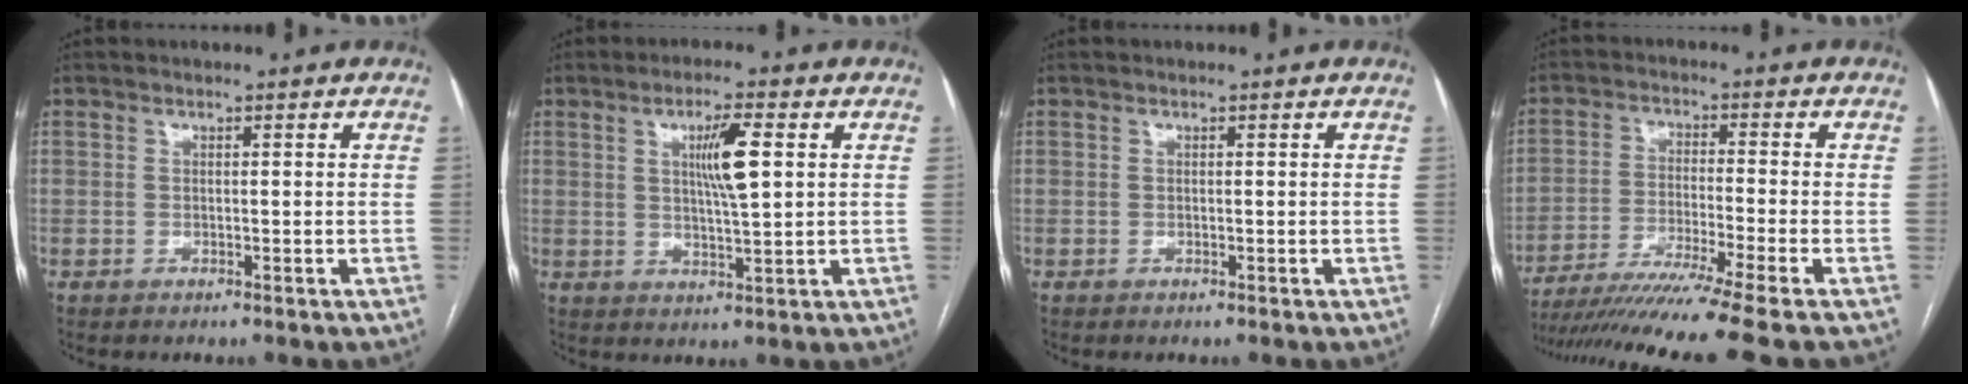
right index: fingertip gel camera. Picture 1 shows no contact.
{"total": 6.7, "force": [1.7, 0.5, 6.4], "torque": [-0.113, 0.000, 0.030]}
{"total": 0.0}
{"total": 15.1, "force": [-12.6, -2.9, 7.8], "torque": [-0.124, -0.040, -0.204]}